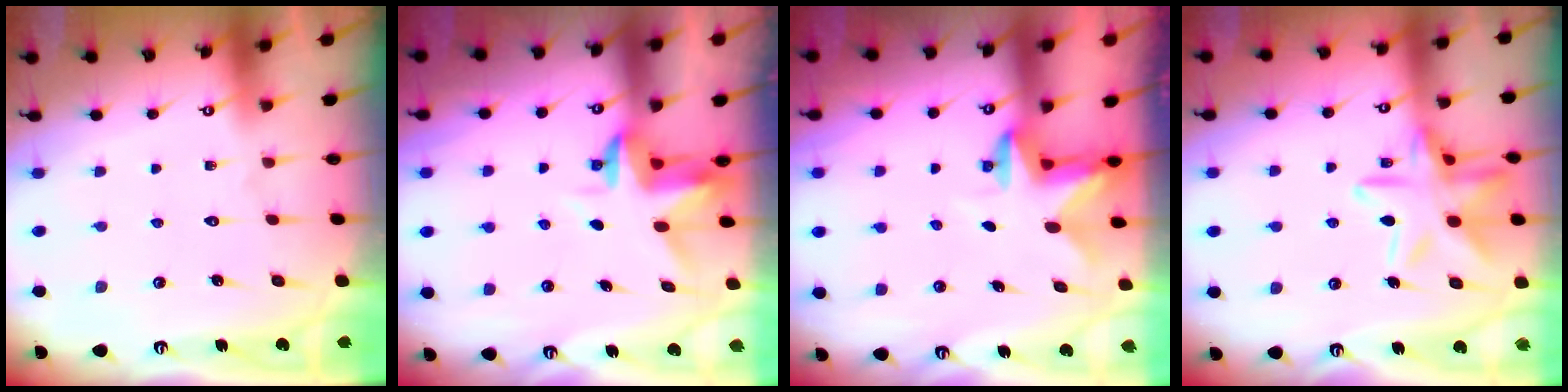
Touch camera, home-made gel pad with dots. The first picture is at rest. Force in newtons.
{"total": 3.4, "press": 3.4, "slide": 0.5}
{"total": 2.7, "press": 2.6, "slide": 0.6}
{"total": 16.2, "press": 16.1, "slide": 1.3}